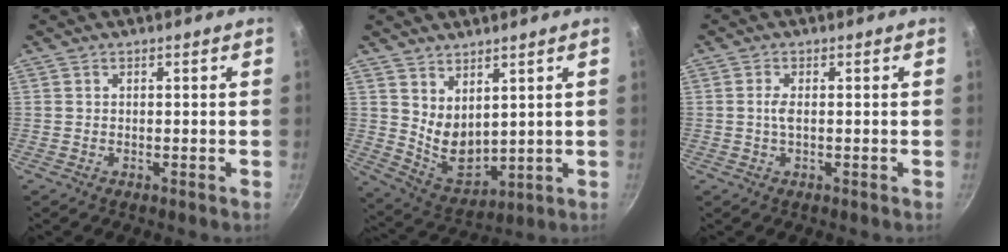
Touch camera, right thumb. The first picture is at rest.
{"total": 8.4, "force": [3.9, 4.8, 5.7], "torque": [-0.081, -0.048, 0.092]}
{"total": 1.9, "force": [-0.1, 0.6, 1.8], "torque": [-0.044, 0.003, -0.003]}